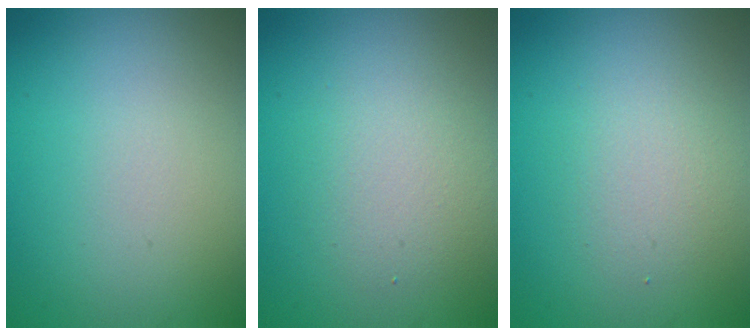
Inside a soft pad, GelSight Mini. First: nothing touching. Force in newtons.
{"total": 2.8, "press": 2.8, "slide": 0.2}
{"total": 2.2, "press": 2.2, "slide": 0.1}